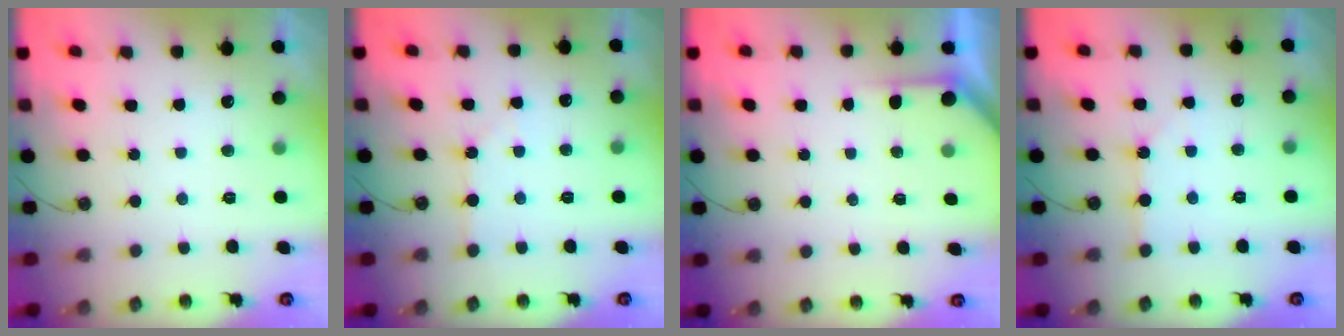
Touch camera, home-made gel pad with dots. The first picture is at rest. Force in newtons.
{"total": 4.9, "press": 4.8, "slide": 0.8}
{"total": 2.2, "press": 2.2, "slide": 0.3}
{"total": 1.3, "press": 1.3, "slide": 0.2}